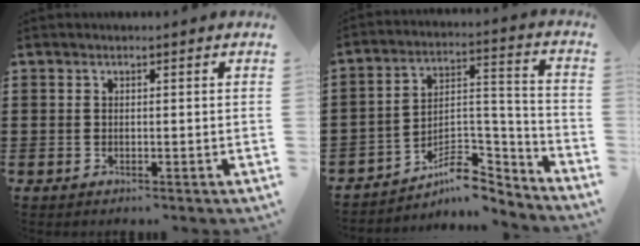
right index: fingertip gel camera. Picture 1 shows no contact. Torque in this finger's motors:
{"motor_torque": [-0.24, -0.74, 0.13, 0.00]}